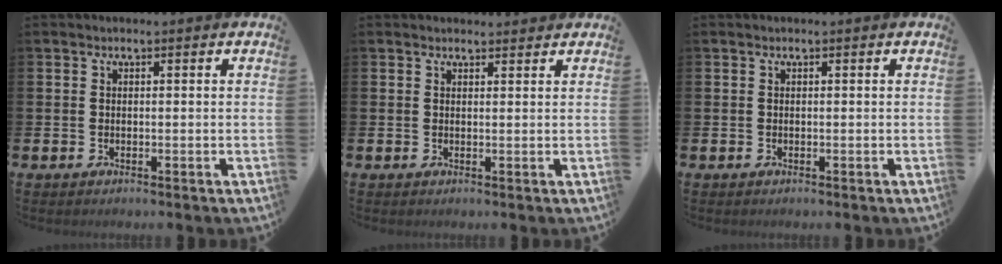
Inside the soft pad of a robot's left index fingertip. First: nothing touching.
{"total": 1.1, "force": [1.0, 0.3, 0.1], "torque": [0.005, -0.003, 0.017]}
{"total": 0.0}